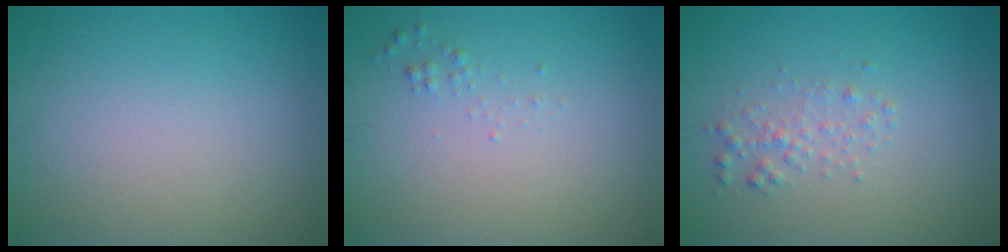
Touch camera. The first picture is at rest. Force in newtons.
{"total": 0.6, "press": 0.6, "slide": 0.0}
{"total": 1.5, "press": 1.5, "slide": 0.0}